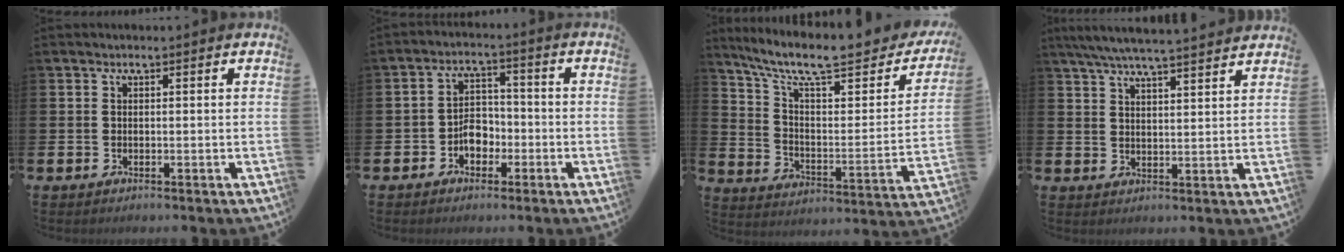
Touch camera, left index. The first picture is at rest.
{"total": 3.9, "force": [-1.8, 2.8, 2.0], "torque": [-0.032, 0.006, -0.041]}
{"total": 9.8, "force": [7.9, 2.4, 5.4], "torque": [-0.125, -0.062, 0.128]}
{"total": 6.2, "force": [5.9, 0.0, 1.9], "torque": [-0.052, -0.028, 0.106]}